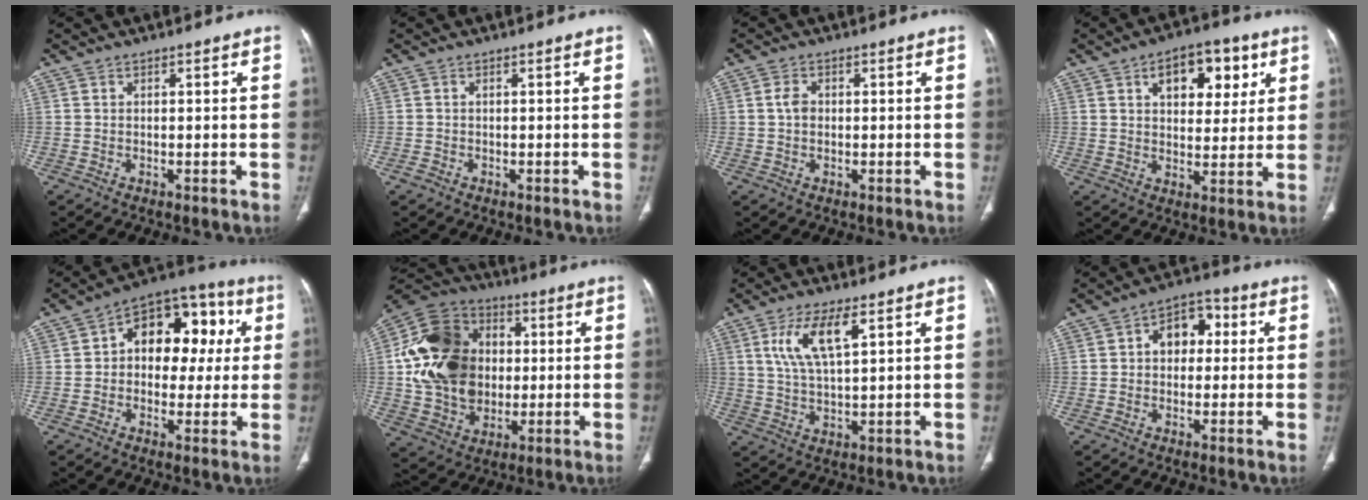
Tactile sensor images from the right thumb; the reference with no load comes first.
{"total": 0.8, "force": [-0.4, 0.6, 0.2], "torque": [-0.004, 0.001, -0.010]}
{"total": 2.7, "force": [0.3, 2.0, 1.9], "torque": [-0.035, 0.005, 0.004]}
{"total": 12.5, "force": [5.2, 7.2, 8.7], "torque": [-0.081, -0.009, 0.076]}
{"total": 16.2, "force": [2.7, 10.9, 11.7], "torque": [-0.103, 0.036, 0.030]}
{"total": 22.7, "force": [1.9, 17.5, 14.3], "torque": [-0.251, 0.012, 0.038]}
{"total": 9.0, "force": [3.8, 3.0, 7.6], "torque": [-0.155, -0.011, 0.080]}
{"total": 8.3, "force": [1.4, 5.9, 5.7], "torque": [-0.051, 0.022, 0.012]}